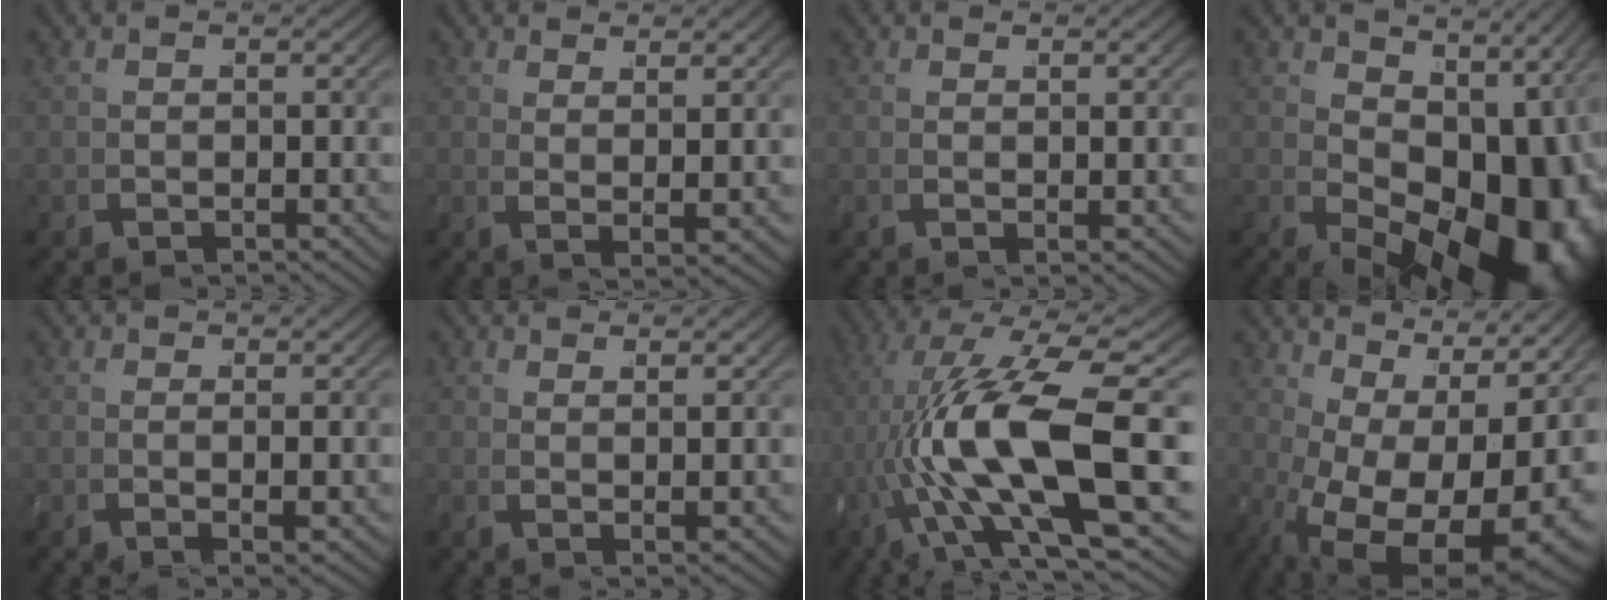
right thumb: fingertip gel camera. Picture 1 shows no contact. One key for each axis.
{"total": 2.8, "fx": 2.1, "fy": 0.2, "fz": 1.9, "tx": -0.034, "ty": 0.001, "tz": 0.039}
{"total": 0.9, "fx": 0.5, "fy": 0.2, "fz": 0.7, "tx": -0.021, "ty": 0.002, "tz": 0.008}
{"total": 15.0, "fx": -1.5, "fy": 8.9, "fz": 11.9, "tx": -0.178, "ty": -0.044, "tz": 0.005}
{"total": 1.4, "fx": 0.3, "fy": 0.5, "fz": 1.3, "tx": -0.032, "ty": 0.002, "tz": 0.004}
{"total": 1.8, "fx": 1.3, "fy": 0.1, "fz": 1.3, "tx": -0.026, "ty": 0.002, "tz": 0.025}
{"total": 14.8, "fx": 1.2, "fy": 5.9, "fz": 13.5, "tx": -0.285, "ty": -0.018, "tz": 0.039}
{"total": 13.4, "fx": -0.1, "fy": 7.5, "fz": 11.0, "tx": -0.198, "ty": -0.056, "tz": 0.043}